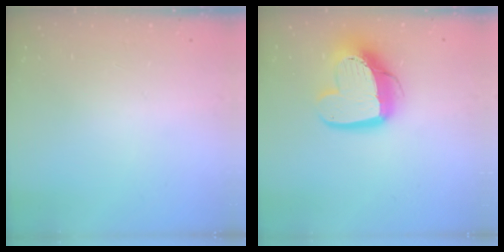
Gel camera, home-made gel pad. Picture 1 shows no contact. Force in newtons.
{"total": 14.0, "press": 13.9, "slide": 1.7}